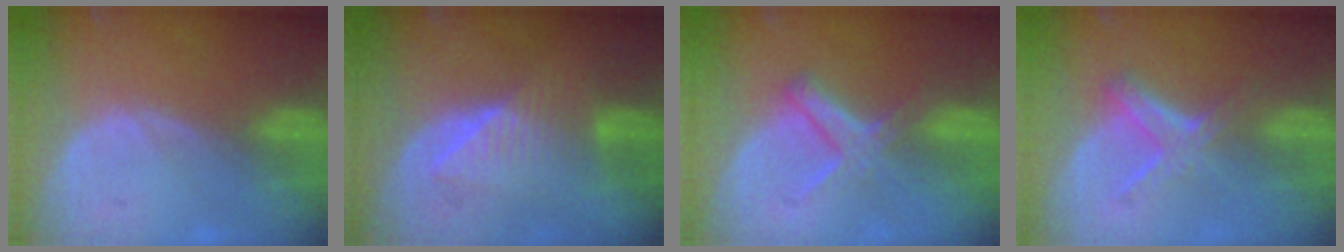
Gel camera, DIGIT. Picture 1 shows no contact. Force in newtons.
{"total": 6.5, "press": 6.5, "slide": 0.6}
{"total": 5.6, "press": 5.1, "slide": 2.3}
{"total": 5.2, "press": 4.8, "slide": 2.1}